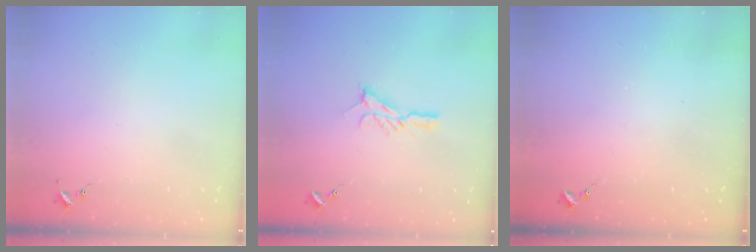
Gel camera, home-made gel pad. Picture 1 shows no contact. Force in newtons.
{"total": 8.3, "press": 8.3, "slide": 0.6}
{"total": 0.0}